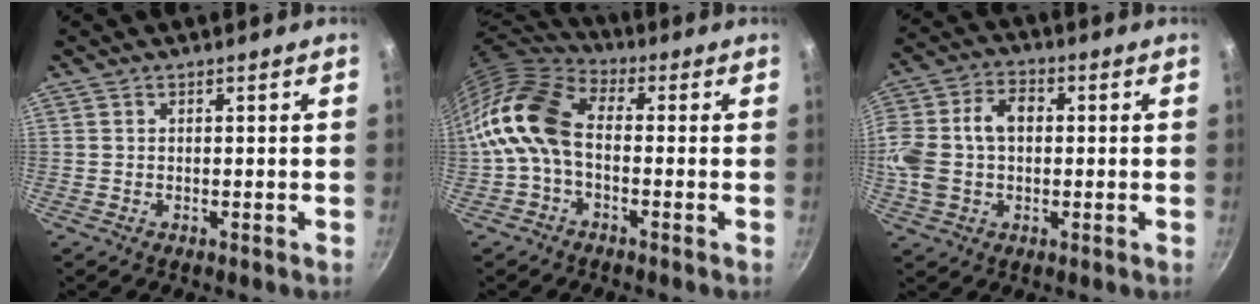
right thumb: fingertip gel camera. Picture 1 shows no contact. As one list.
[{"total": 12.6, "force": [-1.4, 8.0, 9.6], "torque": [-0.181, 0.036, -0.047]}, {"total": 13.5, "force": [0.4, 9.5, 9.5], "torque": [-0.182, 0.030, 0.000]}]